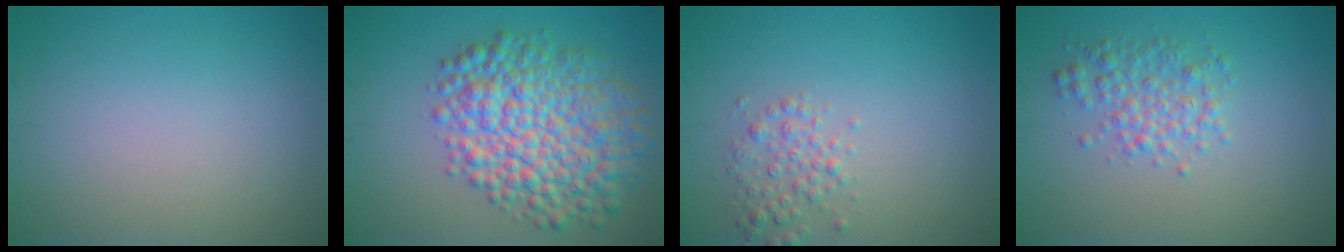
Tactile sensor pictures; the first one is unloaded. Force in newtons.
{"total": 9.5, "press": 9.5, "slide": 0.3}
{"total": 2.1, "press": 2.1, "slide": 0.0}
{"total": 2.9, "press": 2.9, "slide": 0.0}